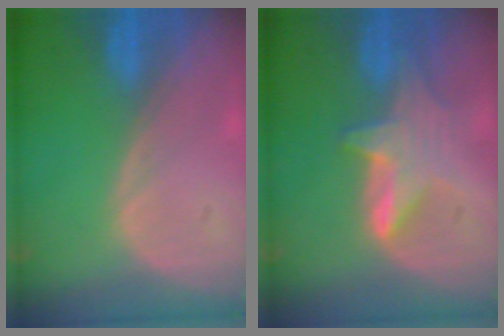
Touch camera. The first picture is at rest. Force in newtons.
{"total": 6.0, "press": 5.9, "slide": 1.1}